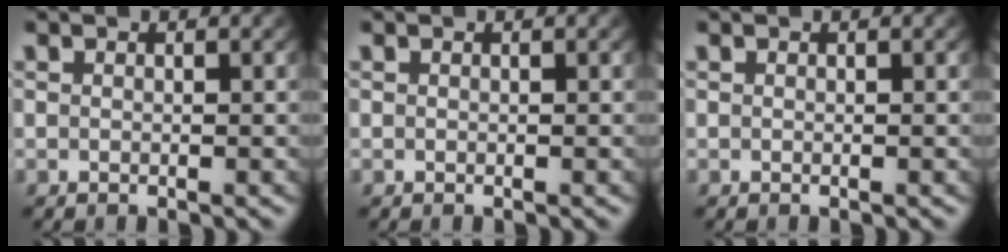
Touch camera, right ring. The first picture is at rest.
{"total": 0.0}
{"total": 0.0}